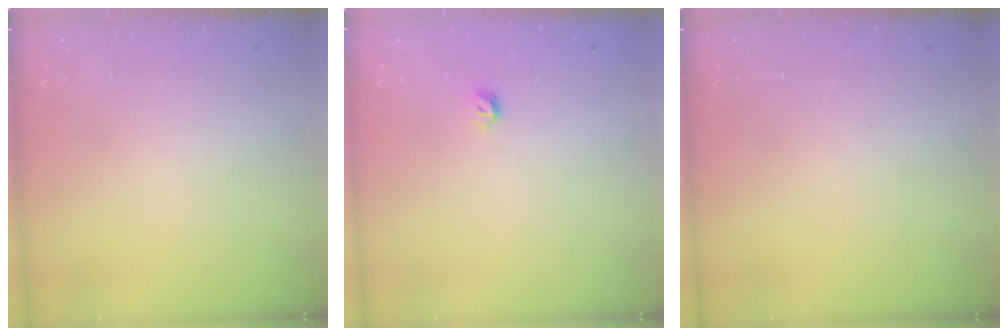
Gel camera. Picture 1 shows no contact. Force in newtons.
{"total": 4.0, "press": 3.9, "slide": 0.7}
{"total": 0.0}